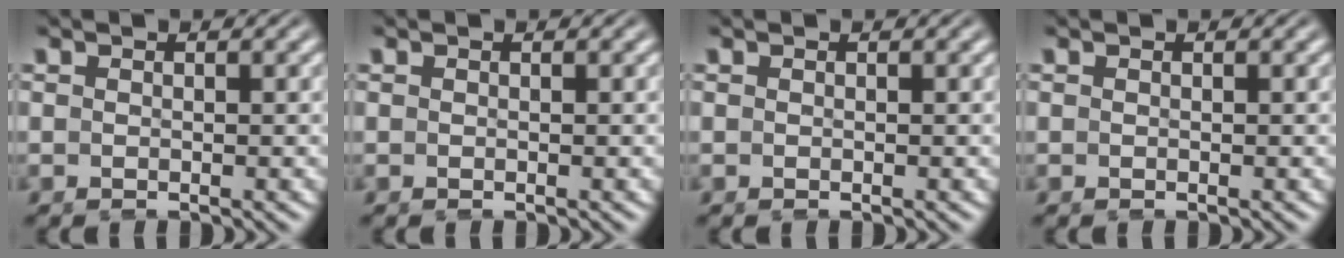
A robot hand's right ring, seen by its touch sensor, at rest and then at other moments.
{"total": 0.0}
{"total": 0.0}
{"total": 0.0}